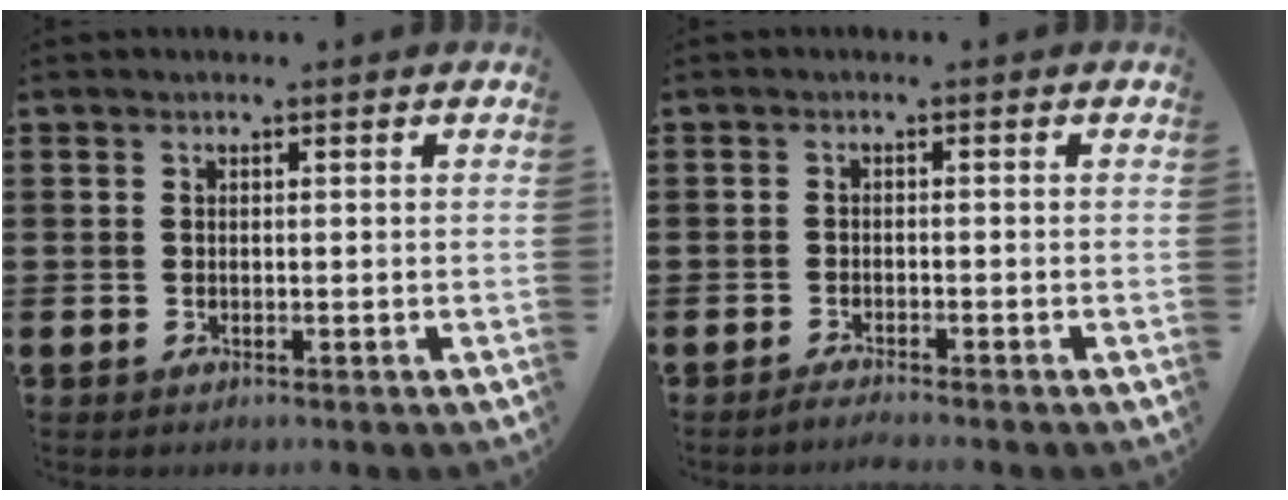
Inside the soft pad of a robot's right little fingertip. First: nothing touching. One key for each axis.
{"total": 1.3, "fx": -1.2, "fy": -0.1, "fz": 0.5, "tx": -0.008, "ty": 0.000, "tz": -0.023}